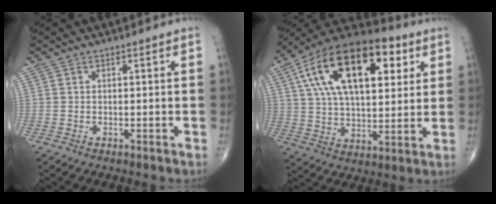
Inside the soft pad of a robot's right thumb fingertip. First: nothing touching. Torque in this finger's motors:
{"motor_torque": [-0.15, 4.49, 2.02, 0.75, 0.60]}